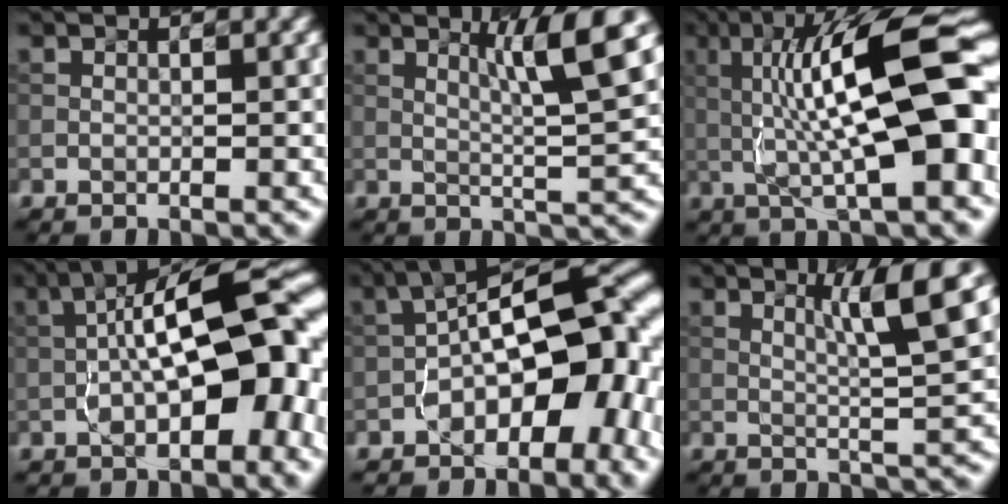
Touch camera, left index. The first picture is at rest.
{"total": 6.3, "force": [2.3, 0.4, 5.9], "torque": [-0.098, 0.007, 0.050]}
{"total": 13.4, "force": [0.8, 3.3, 13.0], "torque": [-0.197, 0.026, 0.012]}
{"total": 13.4, "force": [-1.5, 5.1, 12.3], "torque": [-0.165, 0.035, -0.020]}
{"total": 12.2, "force": [-2.8, 6.3, 10.0], "torque": [-0.116, 0.028, -0.053]}
{"total": 5.6, "force": [2.1, 0.2, 5.2], "torque": [-0.090, 0.004, 0.047]}